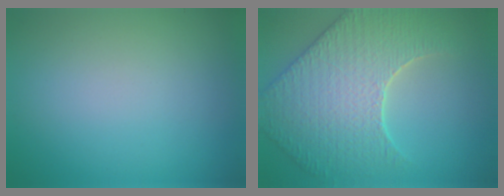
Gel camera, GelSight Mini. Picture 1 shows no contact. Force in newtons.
{"total": 6.2, "press": 5.6, "slide": 2.7}